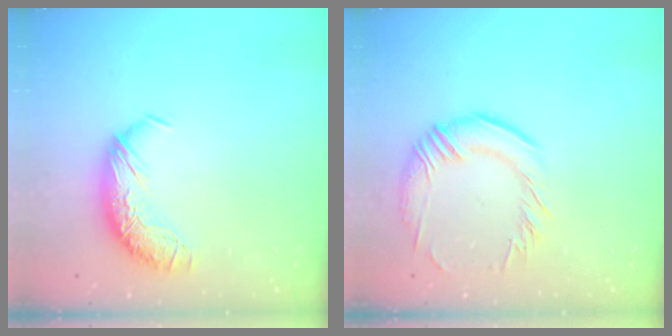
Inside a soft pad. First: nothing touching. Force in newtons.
{"total": 2.6, "press": 2.2, "slide": 1.5}